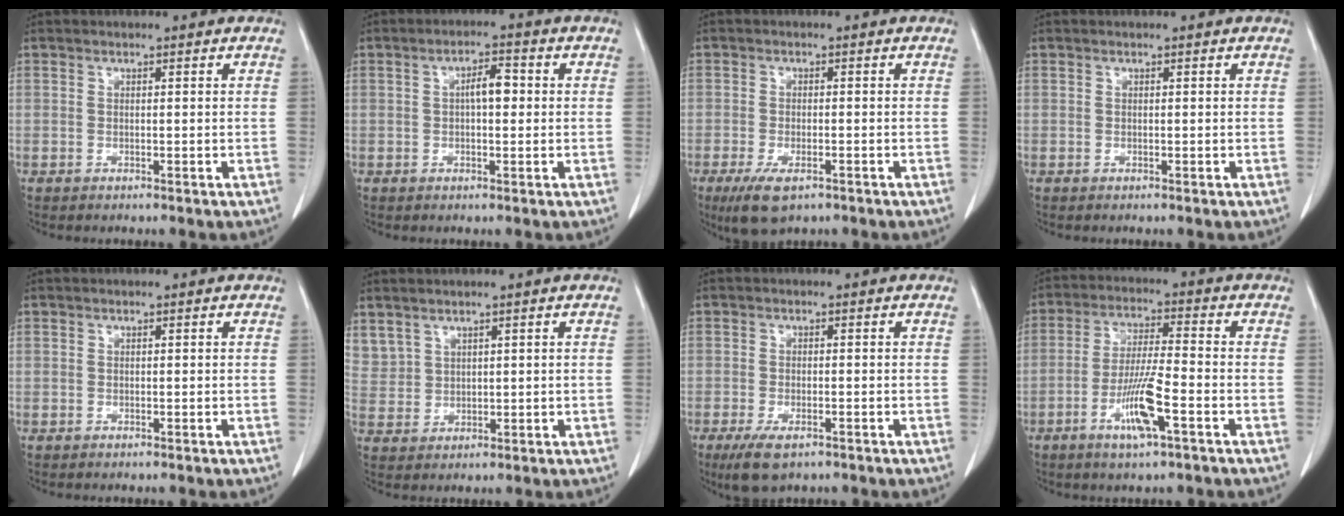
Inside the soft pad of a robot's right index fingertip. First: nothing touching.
{"total": 3.8, "force": [0.3, 1.3, 3.5], "torque": [-0.060, 0.010, 0.004]}
{"total": 5.6, "force": [-3.4, 1.9, 4.0], "torque": [-0.081, -0.015, -0.053]}
{"total": 0.0}
{"total": 0.0}
{"total": 5.5, "force": [3.9, 3.7, 1.2], "torque": [-0.035, 0.011, 0.096]}
{"total": 5.1, "force": [-3.3, 1.8, 3.5], "torque": [-0.073, -0.013, -0.051]}
{"total": 8.6, "force": [-3.7, 0.6, 7.7], "torque": [-0.151, -0.007, -0.066]}